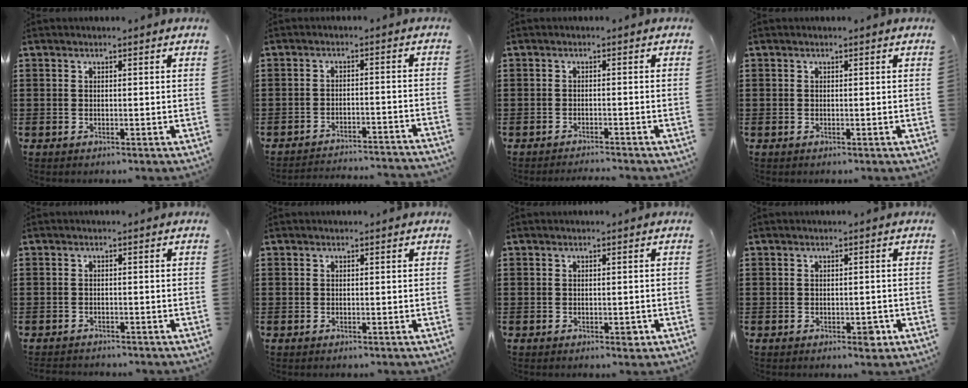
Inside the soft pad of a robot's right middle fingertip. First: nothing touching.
{"total": 3.0, "force": [-3.0, -0.2, 0.4], "torque": [-0.011, -0.001, -0.062]}
{"total": 1.2, "force": [-1.2, -0.2, 0.1], "torque": [-0.004, 0.001, -0.023]}
{"total": 0.0}
{"total": 1.0, "force": [-1.0, 0.1, -0.1], "torque": [-0.003, 0.001, -0.023]}
{"total": 0.0}
{"total": 1.0, "force": [-0.5, 0.6, 0.7], "torque": [-0.013, -0.001, -0.008]}
{"total": 1.9, "force": [-1.0, 0.9, 1.4], "torque": [-0.023, 0.001, -0.019]}